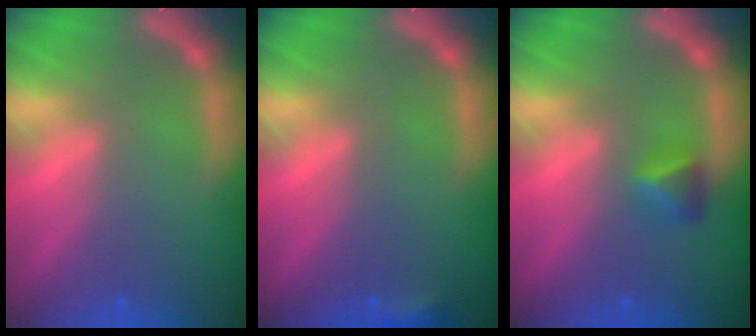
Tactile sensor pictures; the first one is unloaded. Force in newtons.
{"total": 1.4}
{"total": 1.9}